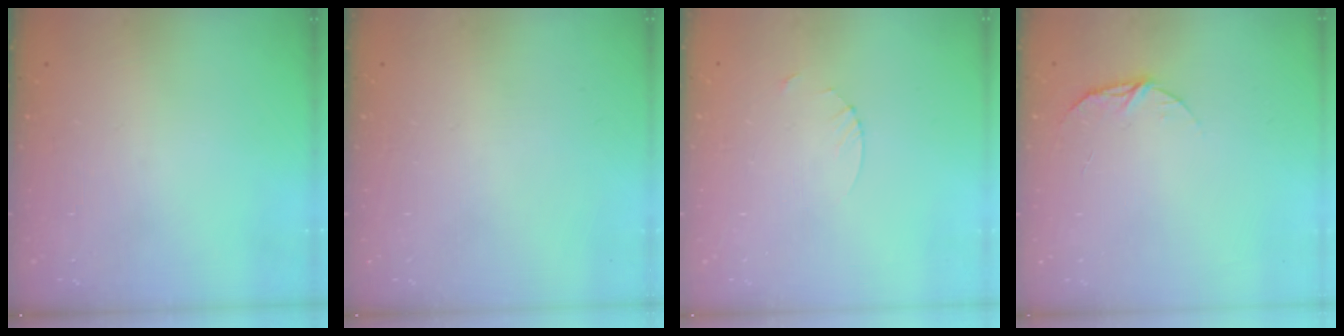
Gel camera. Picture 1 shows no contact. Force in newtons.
{"total": 0.0}
{"total": 2.7, "press": 2.7, "slide": 0.3}
{"total": 6.6, "press": 6.5, "slide": 0.6}